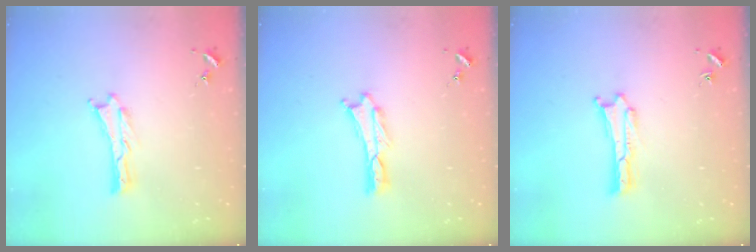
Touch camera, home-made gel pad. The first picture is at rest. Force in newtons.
{"total": 0.0}
{"total": 0.0}